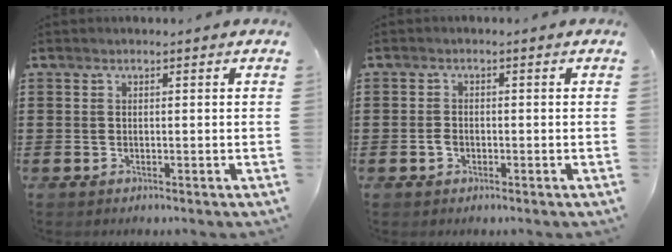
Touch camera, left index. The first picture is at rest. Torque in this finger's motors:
{"motor_torque": [0.33, 0.31, 0.14, 0.01]}